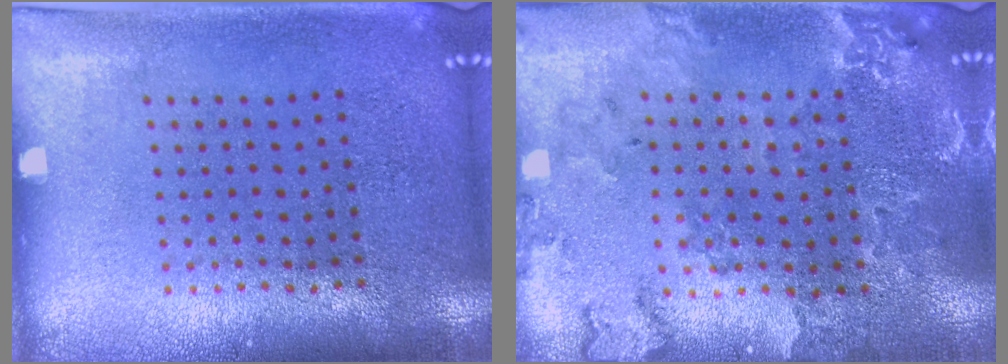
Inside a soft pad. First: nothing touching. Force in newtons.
{"total": 0.7, "press": 0.7, "slide": 0.2}